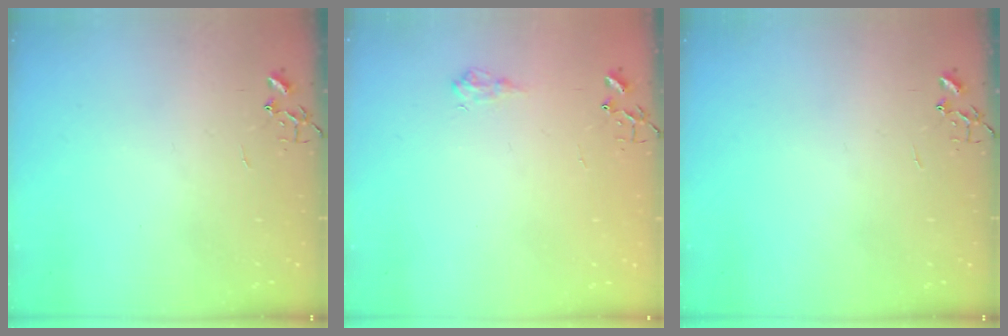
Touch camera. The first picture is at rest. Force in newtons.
{"total": 6.8, "press": 6.8, "slide": 0.8}
{"total": 0.0}